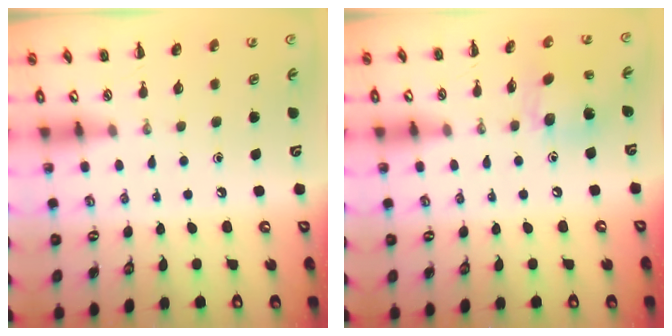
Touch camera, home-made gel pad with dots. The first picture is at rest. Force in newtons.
{"total": 8.6, "press": 8.5, "slide": 0.9}